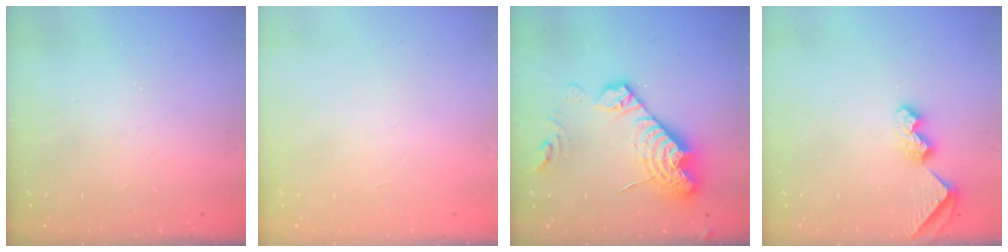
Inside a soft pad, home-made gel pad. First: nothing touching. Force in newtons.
{"total": 0.0}
{"total": 18.7, "press": 18.6, "slide": 1.6}
{"total": 8.0, "press": 8.0, "slide": 0.8}